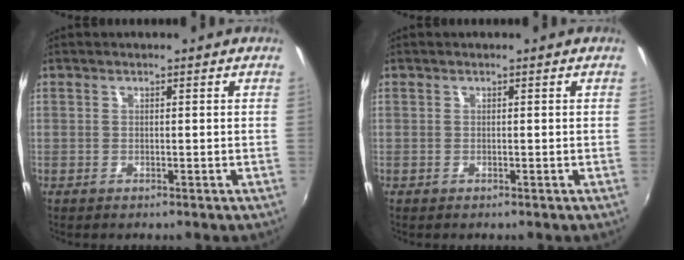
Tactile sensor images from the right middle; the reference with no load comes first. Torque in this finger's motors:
{"motor_torque": [0.29, -0.30, 0.08, 0.00]}